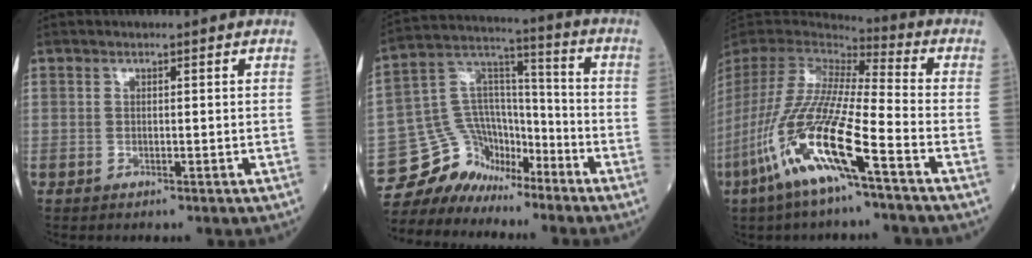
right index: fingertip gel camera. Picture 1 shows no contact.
{"total": 10.9, "force": [-9.2, 5.9, 0.8], "torque": [-0.028, 0.074, -0.171]}
{"total": 19.0, "force": [-9.1, 1.2, 16.7], "torque": [-0.378, -0.048, -0.186]}